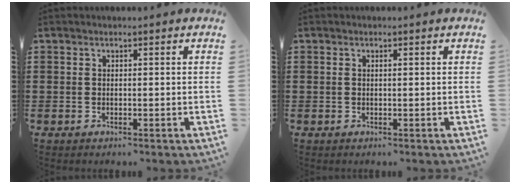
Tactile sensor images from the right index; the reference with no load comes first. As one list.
[{"total": 0.6, "force": [0.1, 0.1, 0.6], "torque": [-0.012, 0.000, 0.003]}]